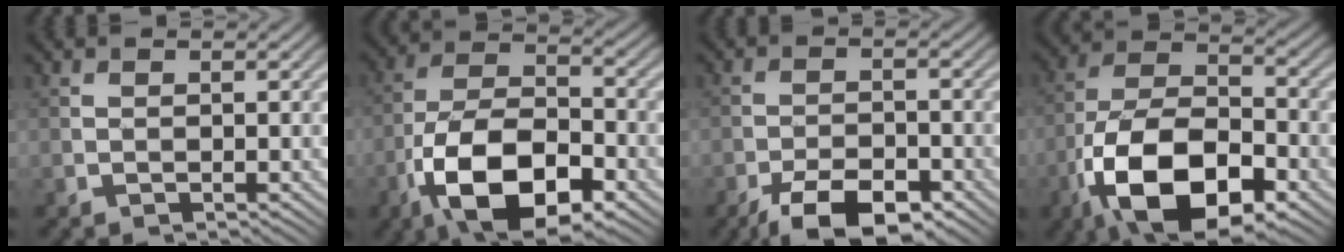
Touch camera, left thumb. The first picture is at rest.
{"total": 14.6, "force": [-6.8, 7.0, 10.8], "torque": [-0.218, -0.017, -0.134]}
{"total": 8.1, "force": [-5.5, 3.1, 5.1], "torque": [-0.082, -0.001, -0.097]}
{"total": 16.6, "force": [-7.8, 8.2, 12.1], "torque": [-0.236, -0.023, -0.150]}